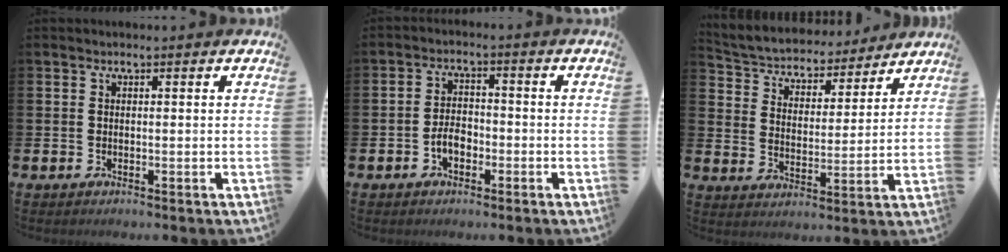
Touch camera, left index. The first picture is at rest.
{"total": 3.0, "force": [-1.4, 1.9, 1.9], "torque": [-0.030, 0.001, -0.031]}
{"total": 4.9, "force": [4.5, 2.0, 0.2], "torque": [-0.036, -0.041, 0.071]}